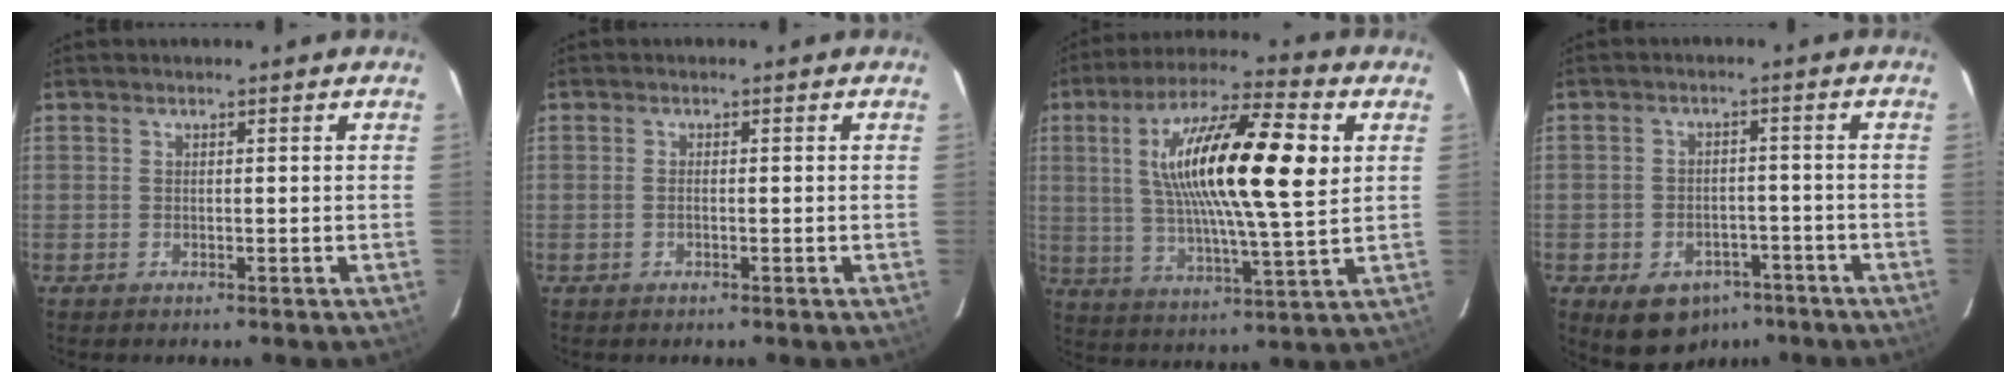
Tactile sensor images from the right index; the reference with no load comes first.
{"total": 0.7, "force": [-0.2, 0.3, 0.6], "torque": [-0.013, 0.001, -0.005]}
{"total": 21.2, "force": [5.0, 4.1, 20.1], "torque": [-0.359, 0.019, 0.081]}
{"total": 10.0, "force": [-5.9, 7.1, 3.9], "torque": [-0.083, 0.018, -0.061]}